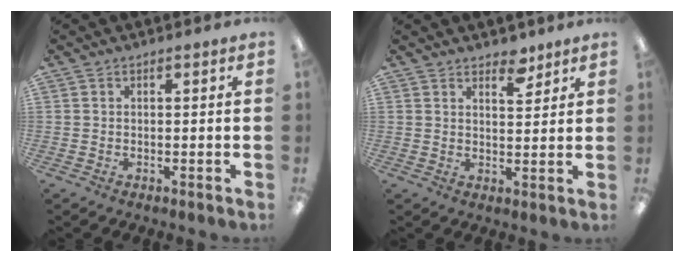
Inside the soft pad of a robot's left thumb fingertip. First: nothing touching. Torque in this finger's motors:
{"motor_torque": [-0.22, 0.22, -0.53, 0.05, -0.02]}